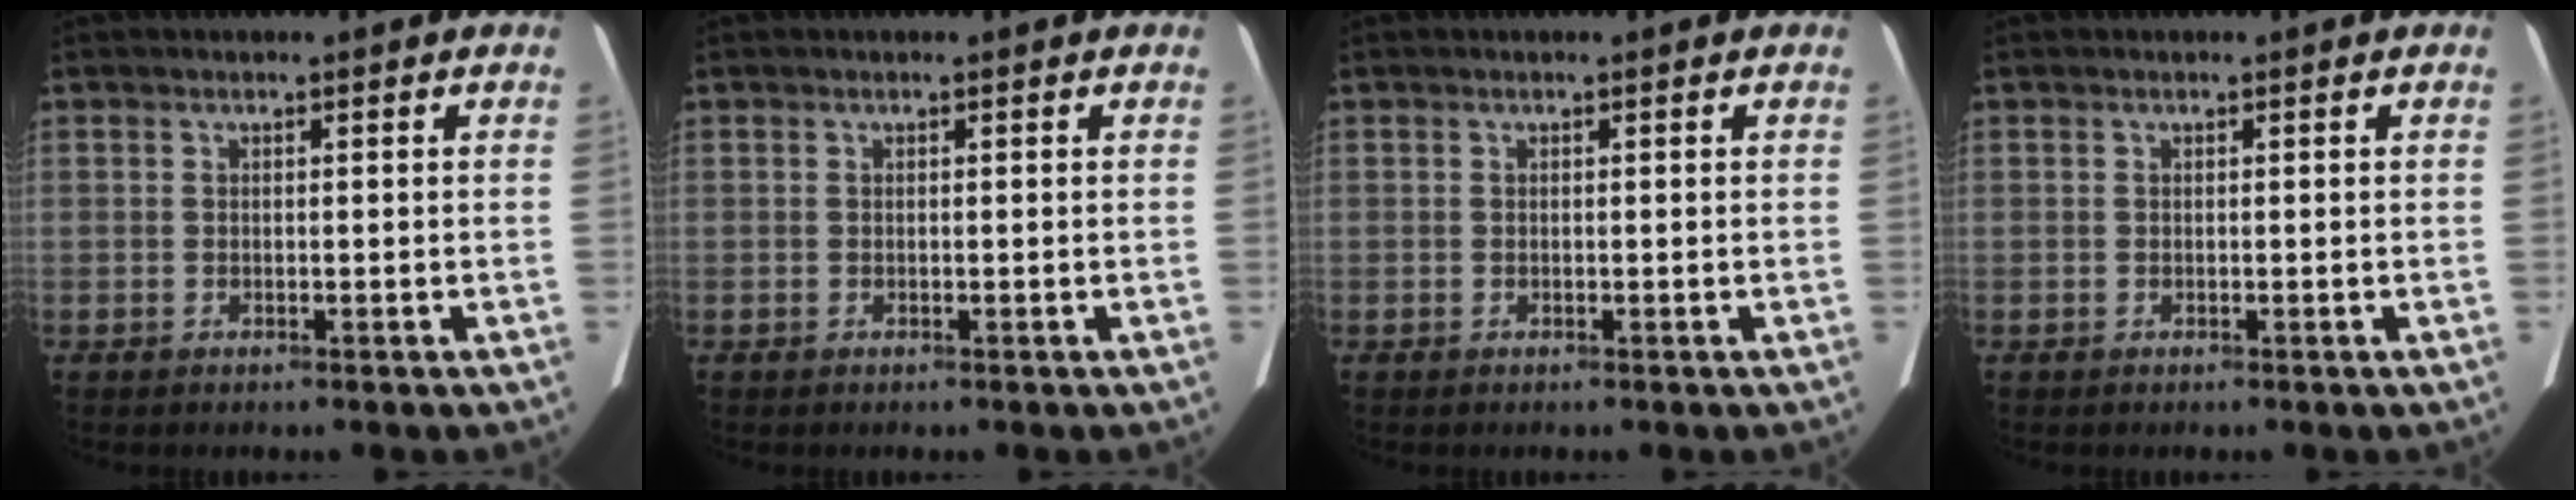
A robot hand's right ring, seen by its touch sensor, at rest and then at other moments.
{"total": 0.0}
{"total": 0.0}
{"total": 0.0}